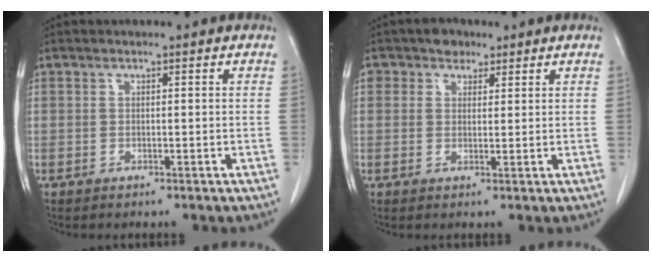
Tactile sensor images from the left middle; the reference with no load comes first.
{"total": 3.1, "force": [1.9, 2.3, 1.0], "torque": [-0.017, 0.008, 0.032]}